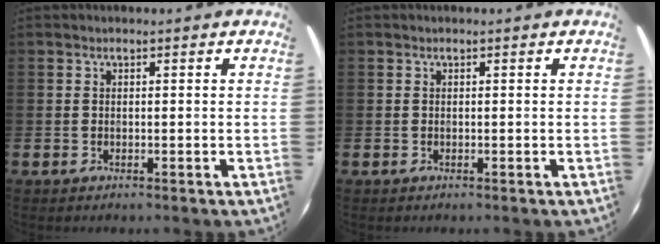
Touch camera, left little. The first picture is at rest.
{"total": 0.0}